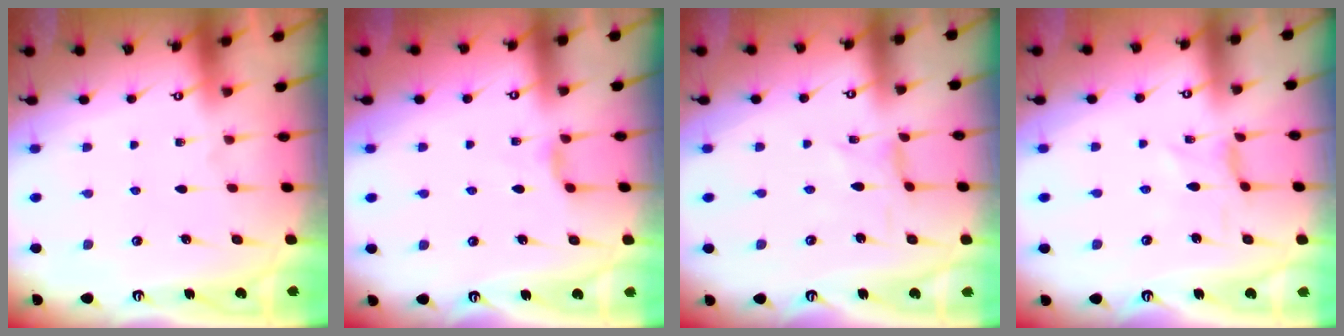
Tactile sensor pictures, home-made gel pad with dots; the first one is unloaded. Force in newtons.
{"total": 1.9, "press": 1.9, "slide": 0.4}
{"total": 0.0}
{"total": 0.0}